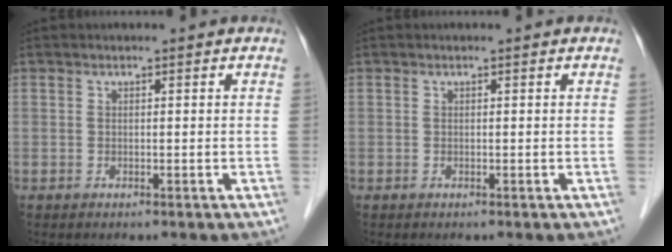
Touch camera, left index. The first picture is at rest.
{"total": 0.0}